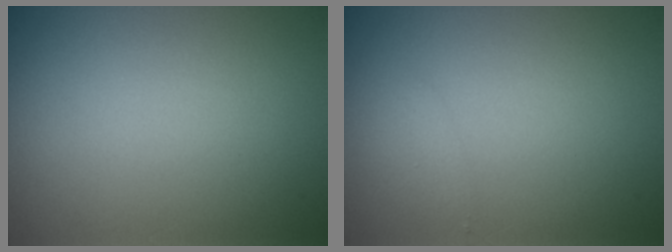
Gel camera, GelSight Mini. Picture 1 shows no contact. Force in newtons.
{"total": 1.0, "press": 0.9, "slide": 0.1}